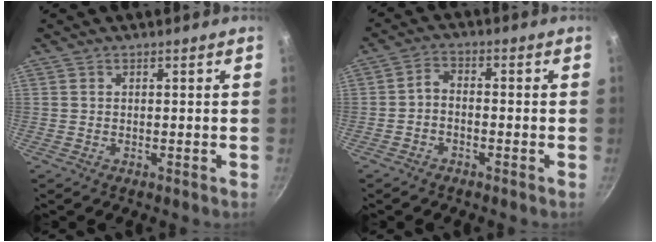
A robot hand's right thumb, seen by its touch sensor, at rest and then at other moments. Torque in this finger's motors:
{"motor_torque": [0.21, -0.58, -0.13, 0.14, 0.06]}